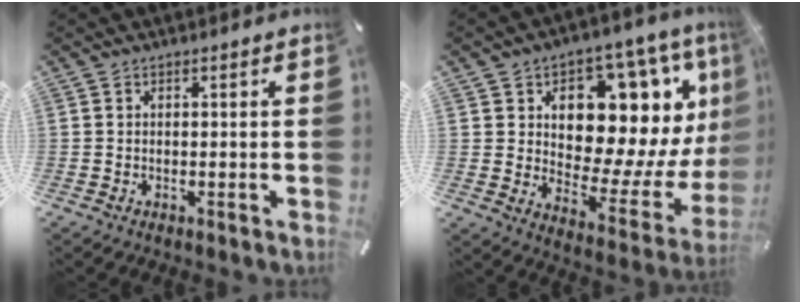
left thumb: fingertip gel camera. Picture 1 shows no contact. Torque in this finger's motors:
{"motor_torque": [2.81, 2.20, 0.83, -0.01, 0.37]}